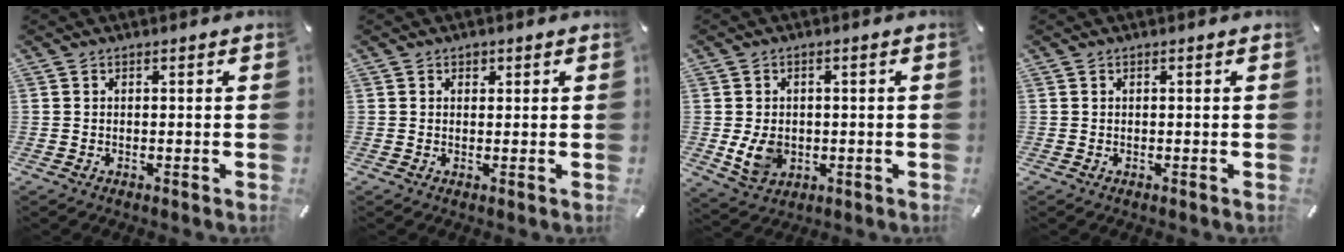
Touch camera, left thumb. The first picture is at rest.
{"total": 1.1, "force": [0.5, 0.9, 0.3], "torque": [0.003, 0.000, 0.008]}
{"total": 6.7, "force": [-0.6, 5.3, 4.0], "torque": [-0.081, -0.003, -0.012]}
{"total": 0.0}